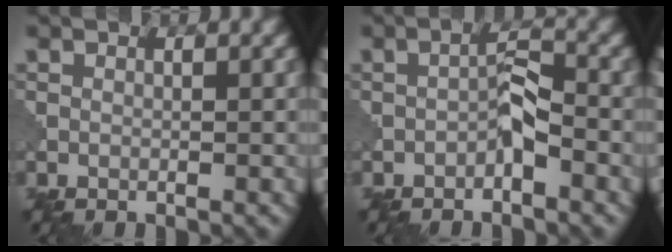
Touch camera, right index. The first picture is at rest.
{"total": 2.3, "force": [-1.2, 0.6, 1.8], "torque": [-0.029, 0.011, -0.025]}